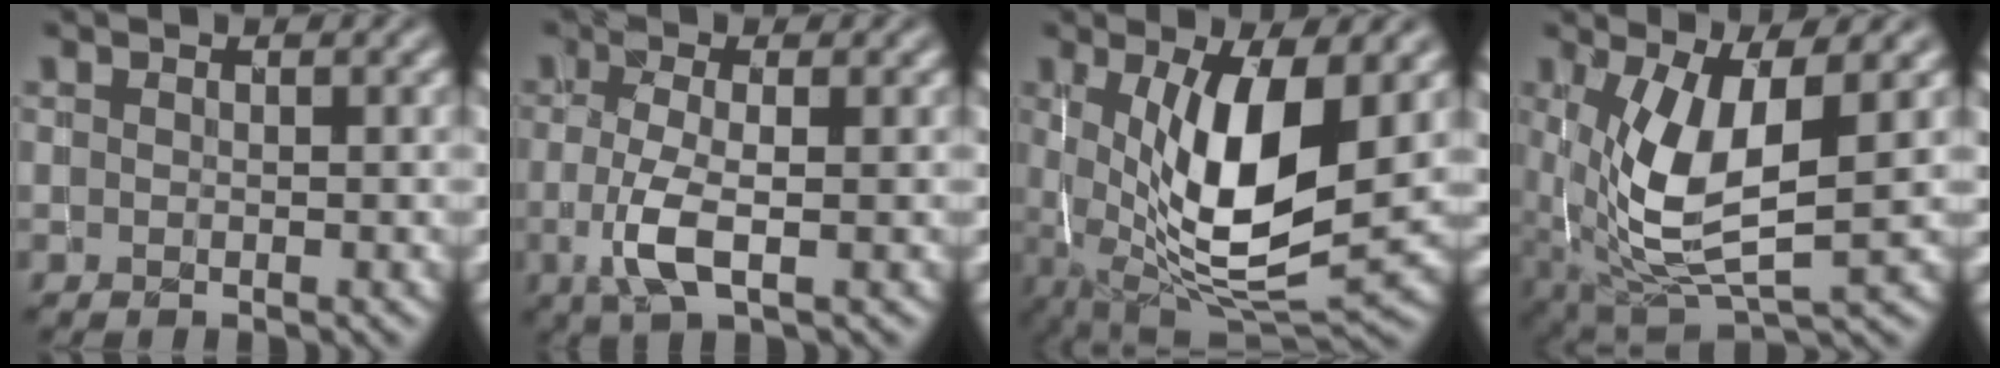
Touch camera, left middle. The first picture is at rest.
{"total": 3.5, "force": [-1.1, 0.9, 3.2], "torque": [-0.074, -0.008, -0.022]}
{"total": 10.3, "force": [0.6, 3.7, 9.6], "torque": [-0.169, -0.019, 0.017]}
{"total": 8.5, "force": [0.4, 3.4, 7.8], "torque": [-0.169, -0.016, 0.017]}